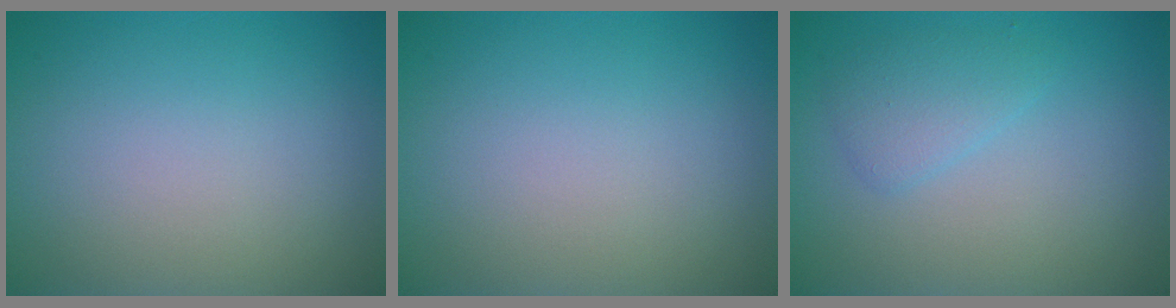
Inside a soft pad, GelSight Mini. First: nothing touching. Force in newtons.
{"total": 0.0}
{"total": 1.9, "press": 1.9, "slide": 0.1}